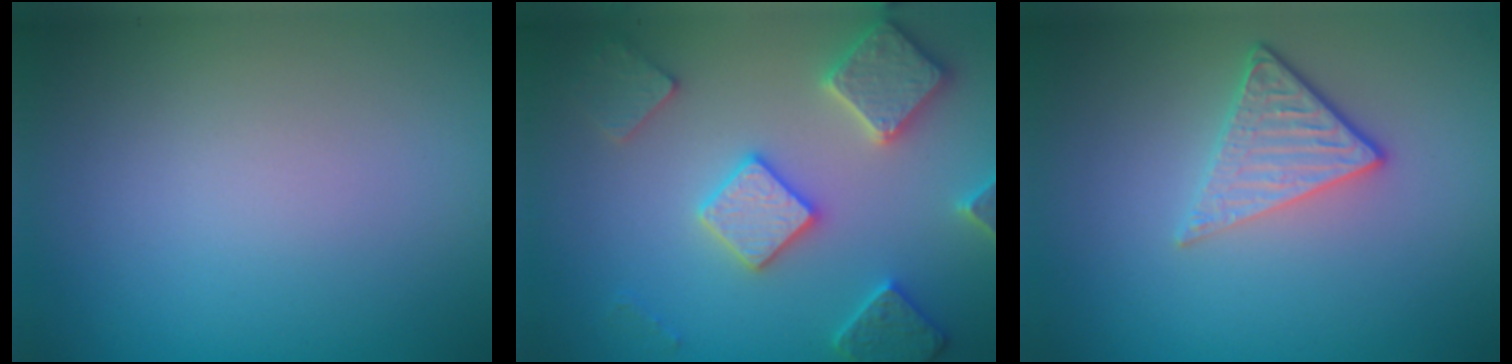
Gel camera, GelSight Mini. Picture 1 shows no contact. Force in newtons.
{"total": 5.7, "press": 5.6, "slide": 1.2}
{"total": 3.1, "press": 2.5, "slide": 1.9}